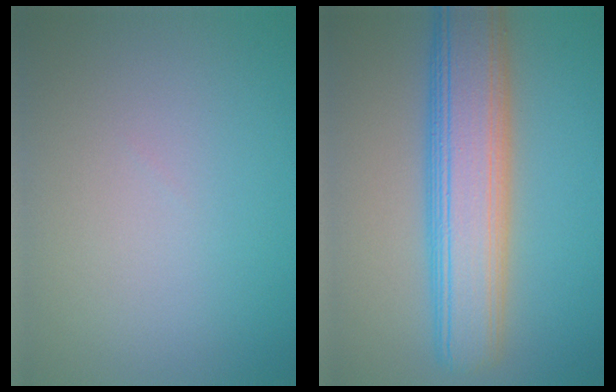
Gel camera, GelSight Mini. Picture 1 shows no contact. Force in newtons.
{"total": 9.2, "press": 9.2, "slide": 0.3}